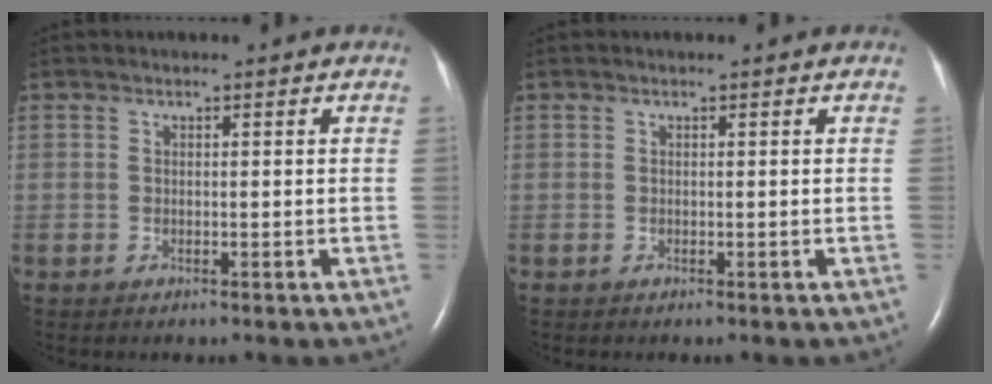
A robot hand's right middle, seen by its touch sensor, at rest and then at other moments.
{"total": 0.0}